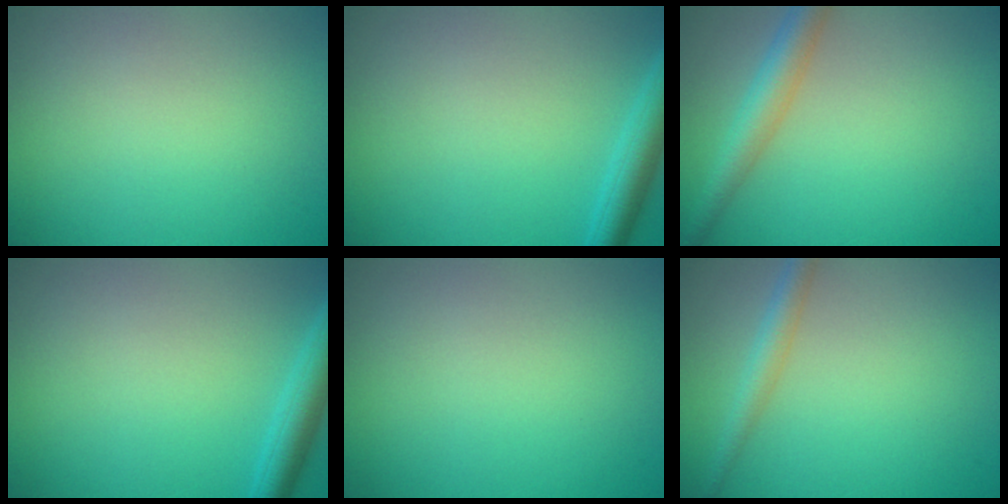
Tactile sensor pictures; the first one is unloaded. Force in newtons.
{"total": 3.0, "press": 2.9, "slide": 0.2}
{"total": 3.6, "press": 3.6, "slide": 0.1}
{"total": 3.0, "press": 2.9, "slide": 0.2}
{"total": 0.0}
{"total": 2.2, "press": 2.2, "slide": 0.1}